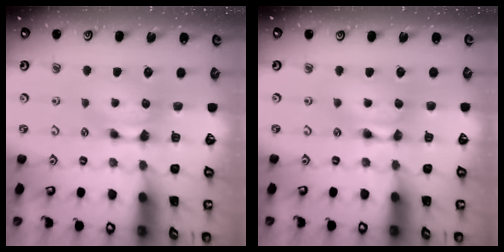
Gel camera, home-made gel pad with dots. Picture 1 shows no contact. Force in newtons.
{"total": 1.6, "press": 1.6, "slide": 0.1}